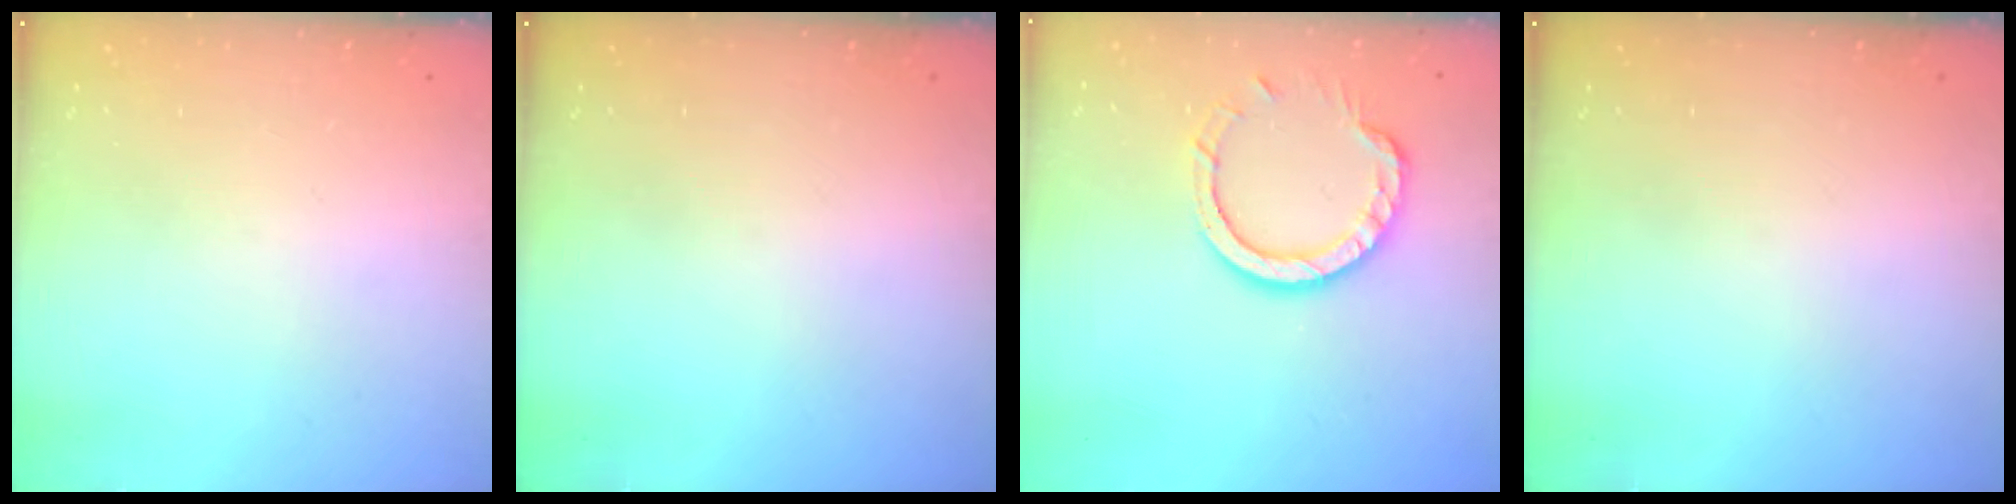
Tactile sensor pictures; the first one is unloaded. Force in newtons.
{"total": 0.0}
{"total": 10.8, "press": 10.7, "slide": 1.3}
{"total": 0.0}